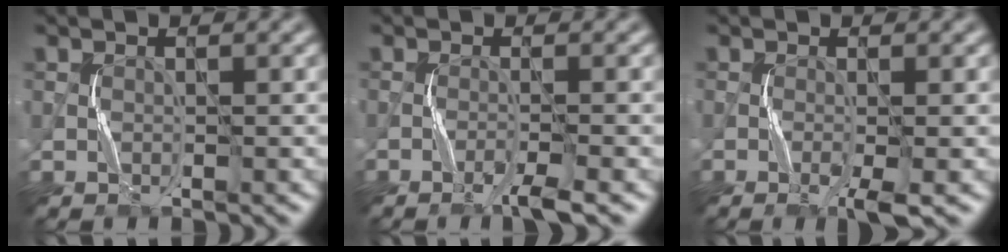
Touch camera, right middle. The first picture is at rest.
{"total": 1.9, "force": [-1.4, -0.3, 1.2], "torque": [-0.019, 0.009, -0.032]}
{"total": 2.0, "force": [-1.0, -0.1, 1.7], "torque": [-0.035, -0.001, -0.022]}